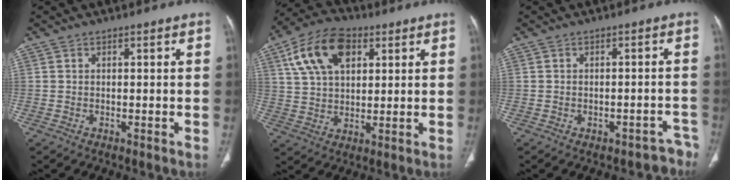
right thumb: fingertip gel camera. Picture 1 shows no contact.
{"total": 14.3, "force": [5.8, 8.6, 9.8], "torque": [-0.167, 0.001, 0.104]}
{"total": 4.5, "force": [-3.4, 2.8, 1.0], "torque": [0.014, 0.043, -0.042]}